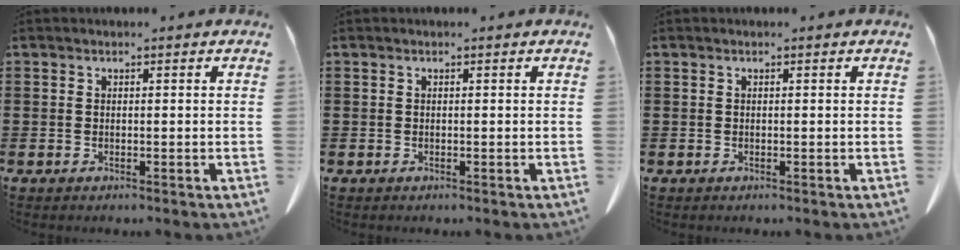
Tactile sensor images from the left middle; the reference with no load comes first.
{"total": 0.0}
{"total": 0.0}